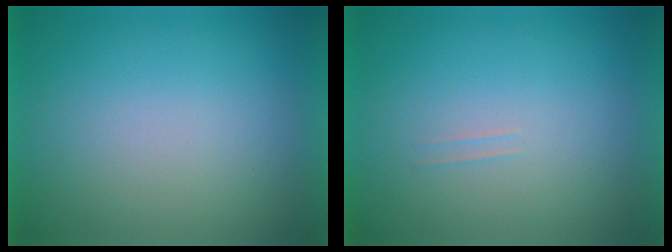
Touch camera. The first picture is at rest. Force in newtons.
{"total": 1.1}